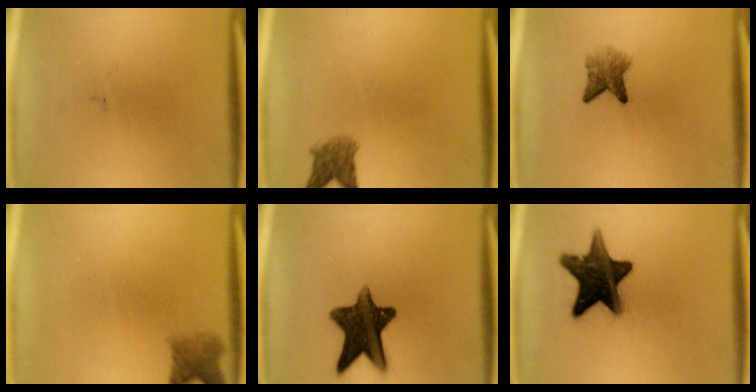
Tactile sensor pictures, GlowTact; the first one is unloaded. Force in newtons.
{"total": 3.3}
{"total": 3.6}
{"total": 3.1}
{"total": 13.2}
{"total": 15.0}